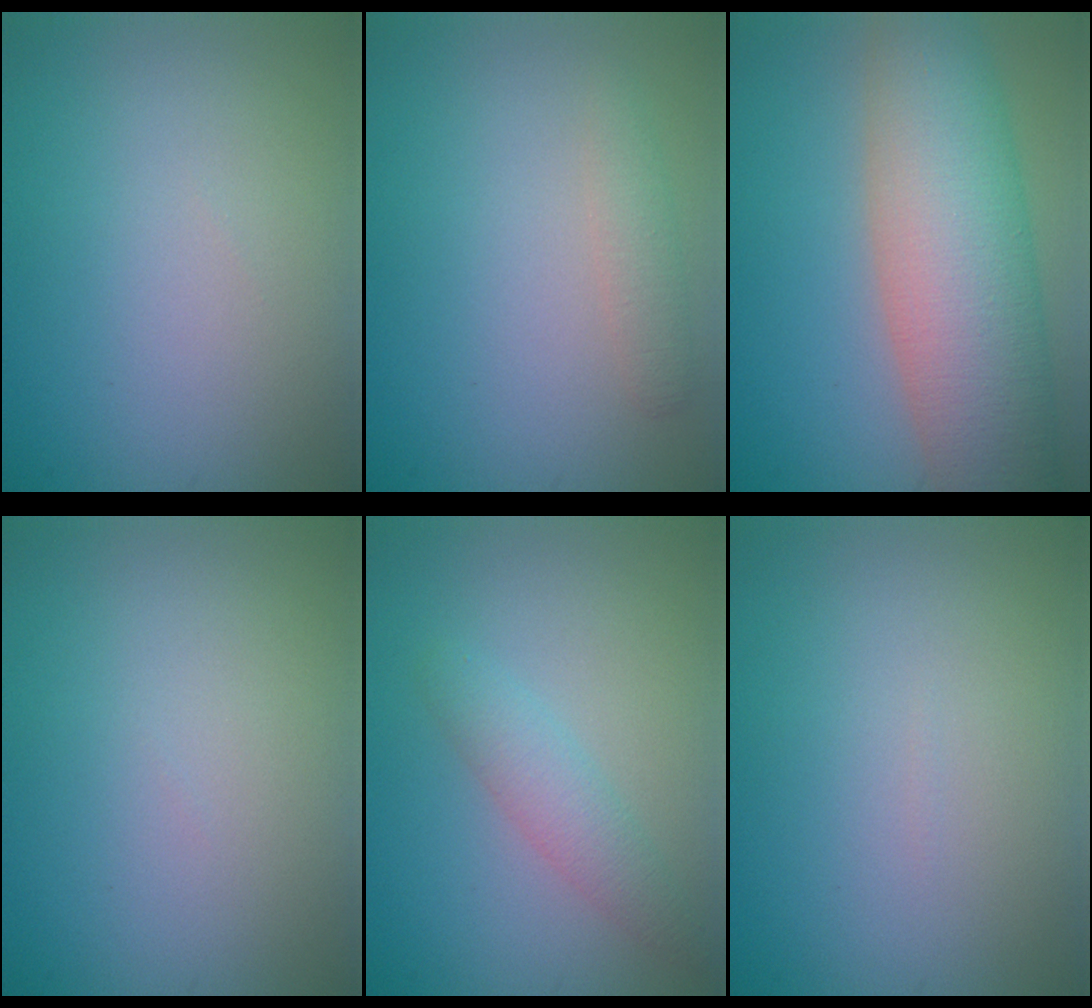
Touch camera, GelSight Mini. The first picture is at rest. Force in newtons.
{"total": 1.5, "press": 1.5, "slide": 0.0}
{"total": 10.4, "press": 10.4, "slide": 0.5}
{"total": 0.0}
{"total": 2.4, "press": 2.4, "slide": 0.1}
{"total": 0.0}